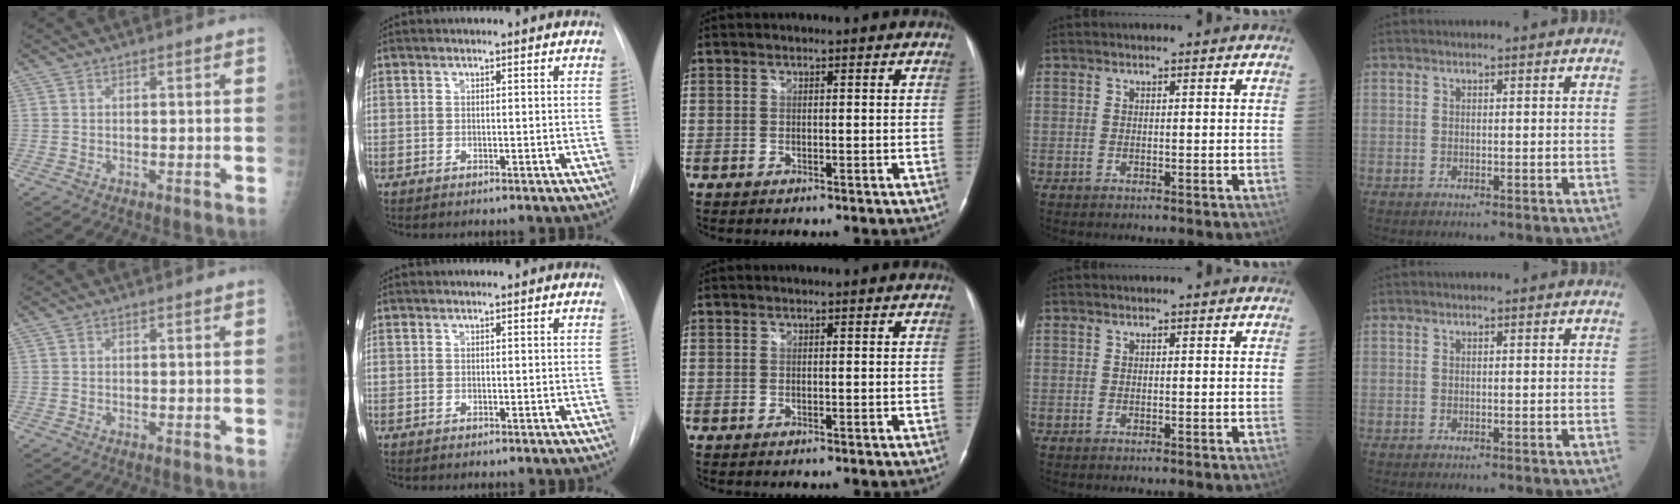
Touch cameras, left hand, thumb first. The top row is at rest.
{}